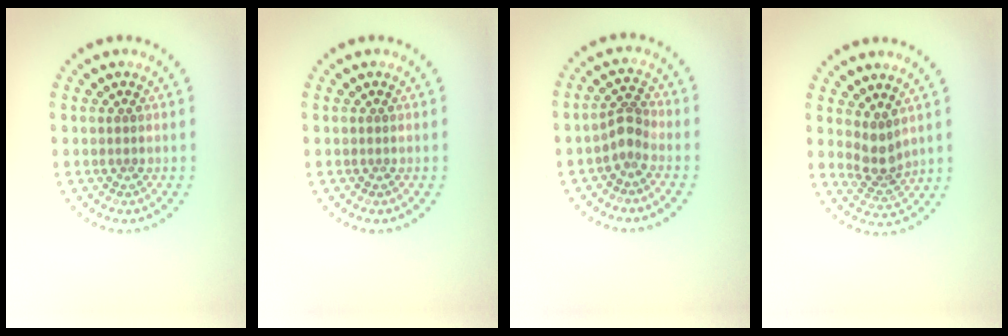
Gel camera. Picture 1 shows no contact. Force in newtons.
{"total": 0.0}
{"total": 2.0, "press": 1.6, "slide": 1.3}
{"total": 2.5, "press": 2.0, "slide": 1.6}